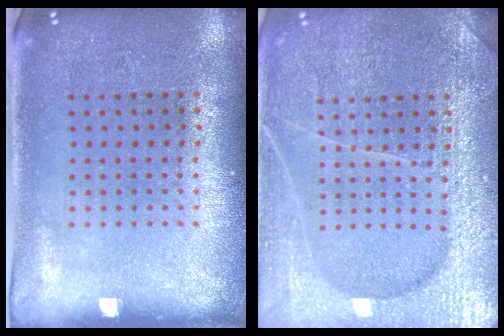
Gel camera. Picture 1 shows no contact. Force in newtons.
{"total": 6.5, "press": 6.5, "slide": 0.7}